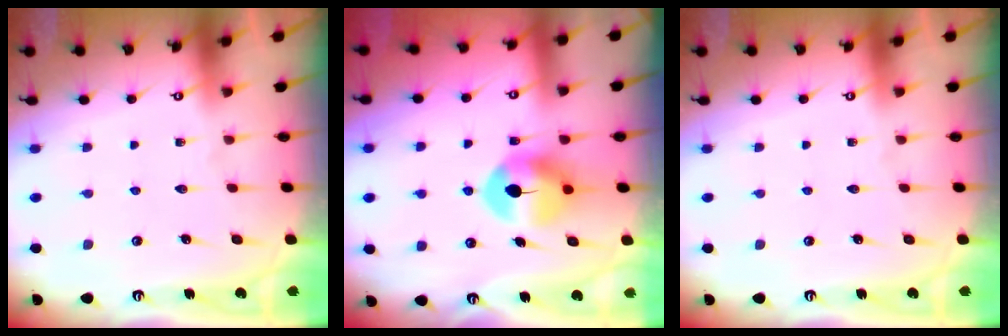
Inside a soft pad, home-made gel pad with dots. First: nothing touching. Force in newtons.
{"total": 8.8, "press": 8.7, "slide": 1.6}
{"total": 0.0}